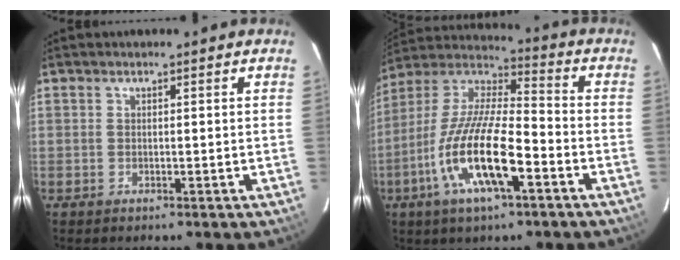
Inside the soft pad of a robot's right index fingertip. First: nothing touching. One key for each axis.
{"total": 18.1, "fx": -7.4, "fy": 5.1, "fz": 15.8, "tx": -0.316, "ty": -0.018, "tz": -0.147}